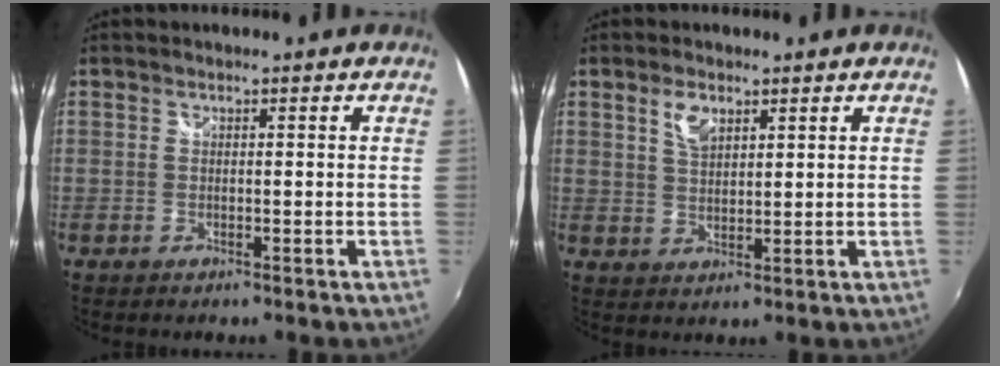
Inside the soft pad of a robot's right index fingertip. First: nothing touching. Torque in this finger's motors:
{"motor_torque": [0.12, -0.03, 0.11, 0.05]}